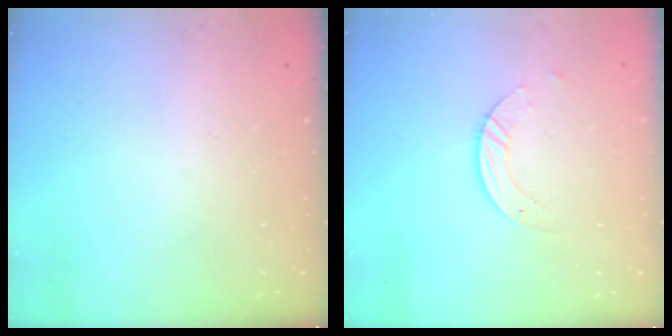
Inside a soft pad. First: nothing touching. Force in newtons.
{"total": 3.4, "press": 3.4, "slide": 0.1}